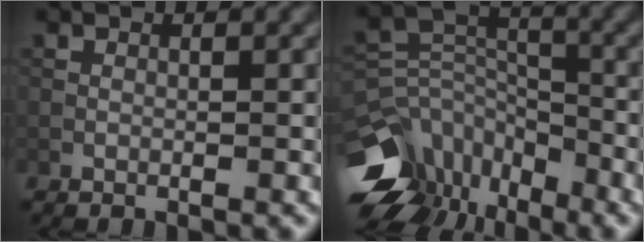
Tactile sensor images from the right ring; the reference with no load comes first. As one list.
[{"total": 10.2, "force": [-6.0, 6.7, 4.8], "torque": [-0.091, 0.029, -0.111]}]